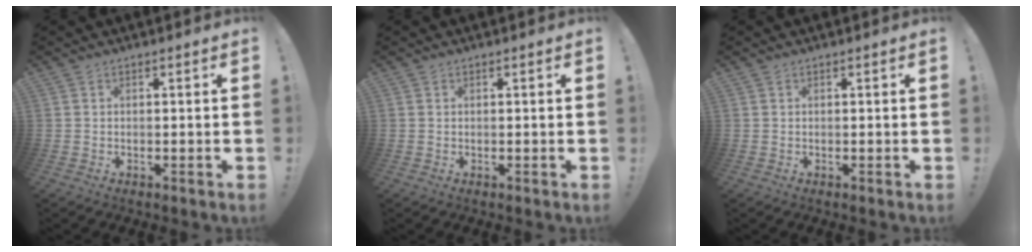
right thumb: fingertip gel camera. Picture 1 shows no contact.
{"total": 0.0}
{"total": 0.0}